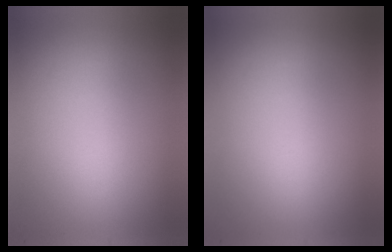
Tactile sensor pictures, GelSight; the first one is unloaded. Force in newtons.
{"total": 0.0}